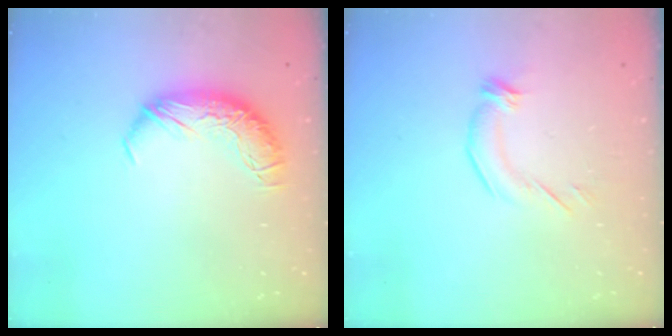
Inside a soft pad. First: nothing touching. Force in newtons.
{"total": 2.6, "press": 2.0, "slide": 1.7}